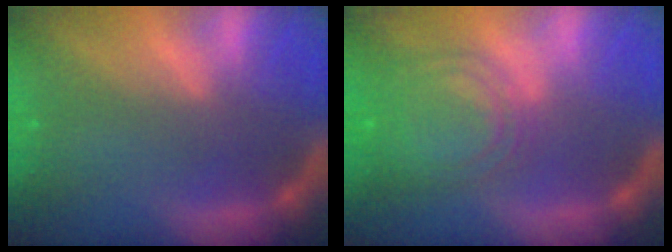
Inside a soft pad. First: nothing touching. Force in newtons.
{"total": 8.5}